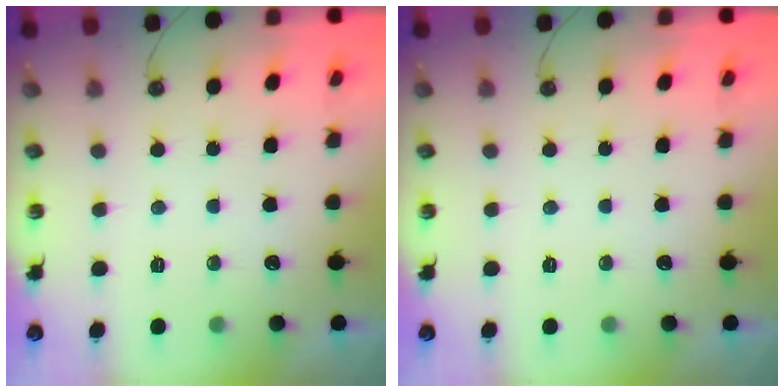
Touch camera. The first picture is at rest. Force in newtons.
{"total": 0.0}